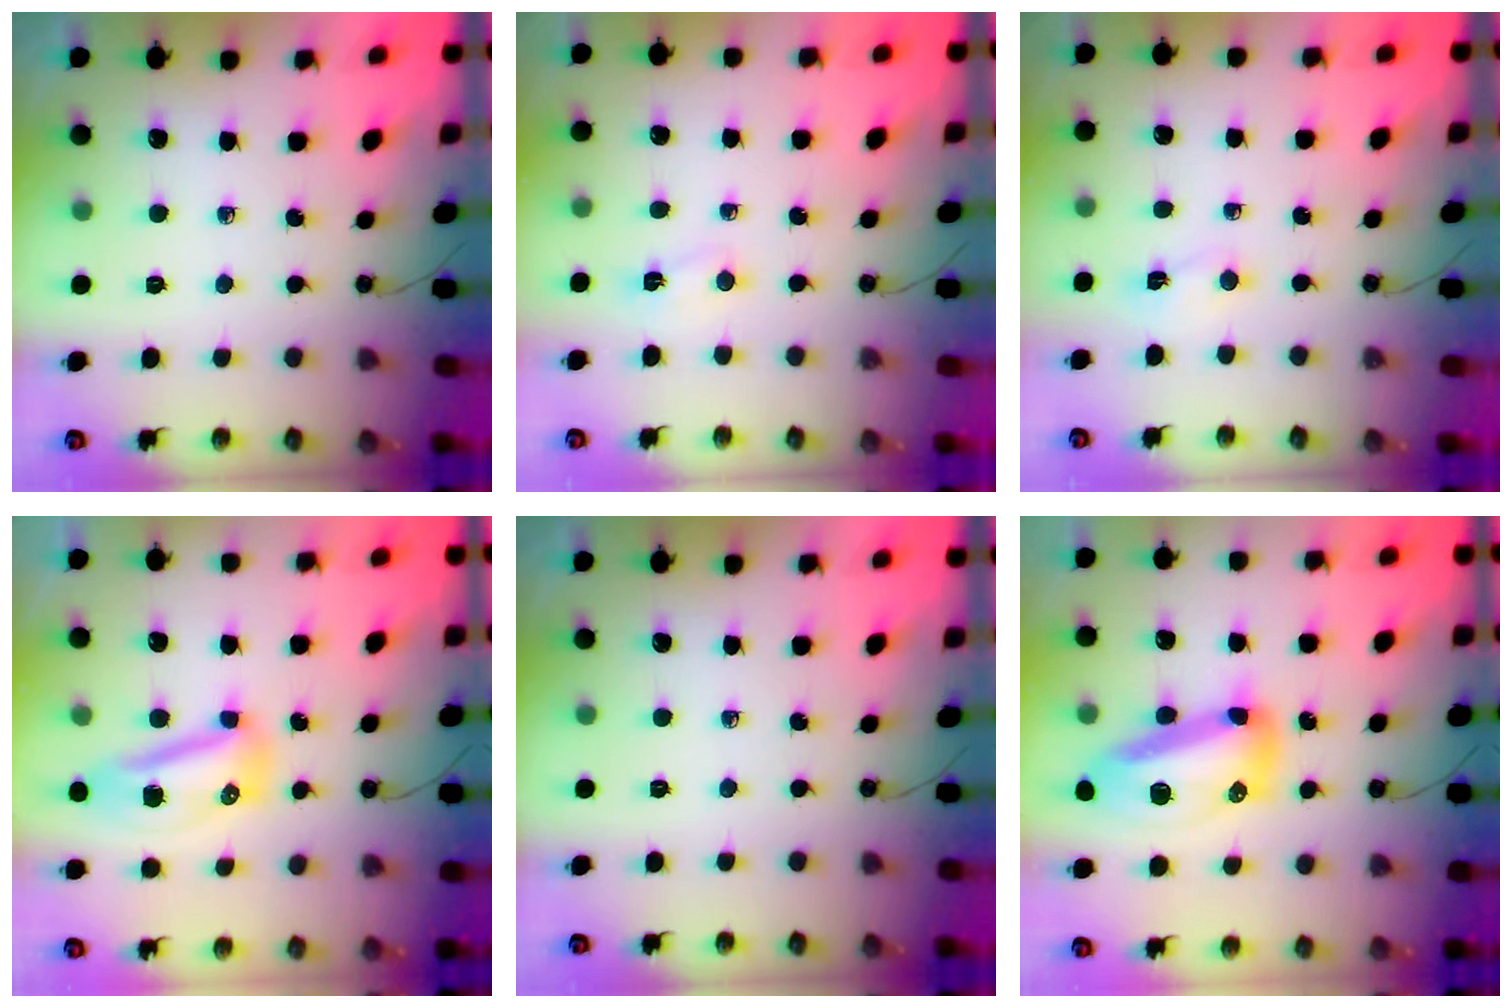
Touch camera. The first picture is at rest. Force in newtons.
{"total": 2.1, "press": 2.0, "slide": 0.5}
{"total": 2.0, "press": 1.9, "slide": 0.6}
{"total": 9.5, "press": 9.4, "slide": 1.7}
{"total": 0.0}
{"total": 15.1, "press": 15.1, "slide": 1.2}